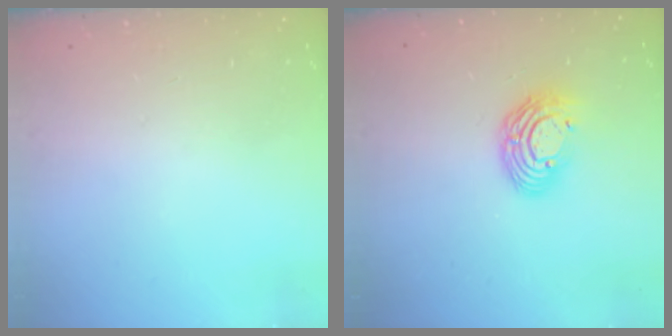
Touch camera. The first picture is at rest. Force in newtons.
{"total": 10.9, "press": 10.9, "slide": 0.8}